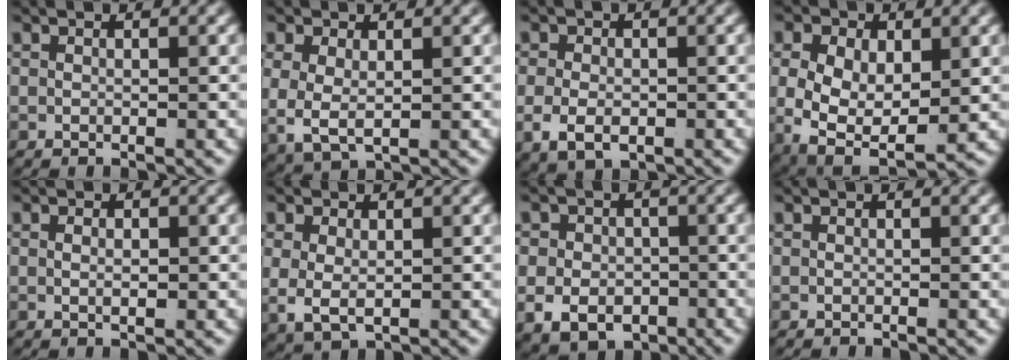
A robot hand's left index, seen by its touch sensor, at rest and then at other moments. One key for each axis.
{"total": 5.0, "fx": 0.0, "fy": 4.1, "fz": 2.9, "tx": -0.086, "ty": -0.020, "tz": 0.009}
{"total": 3.6, "fx": -1.1, "fy": 2.5, "fz": 2.4, "tx": -0.049, "ty": -0.022, "tz": -0.003}
{"total": 11.1, "fx": -3.0, "fy": 9.0, "fz": 5.8, "tx": -0.151, "ty": -0.064, "tz": -0.033}
{"total": 0.9, "fx": 0.0, "fy": 0.0, "fz": 0.9, "tx": -0.014, "ty": -0.008, "tz": 0.005}
{"total": 3.8, "fx": 0.0, "fy": 2.9, "fz": 2.4, "tx": -0.071, "ty": -0.024, "tz": 0.017}
{"total": 6.3, "fx": -2.7, "fy": 5.1, "fz": 2.5, "tx": -0.036, "ty": -0.026, "tz": -0.037}
{"total": 0.0}